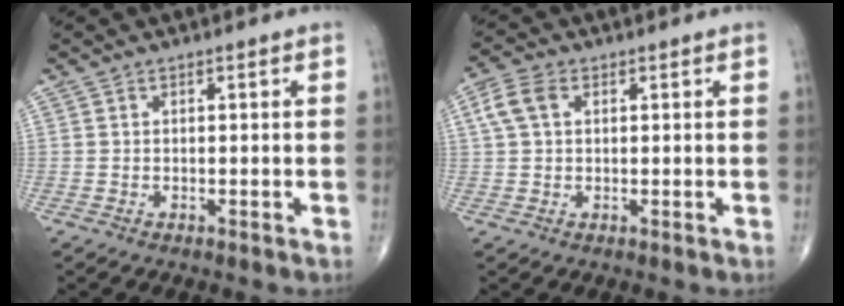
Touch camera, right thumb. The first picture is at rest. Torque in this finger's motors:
{"motor_torque": [0.01, 0.07, 0.52, 0.28, 0.12]}